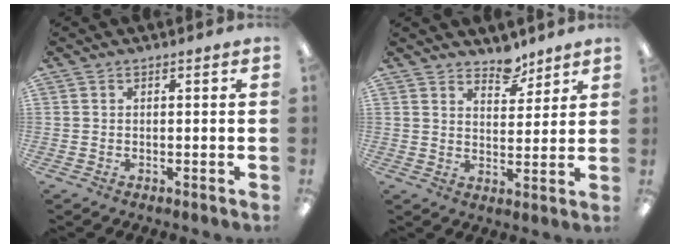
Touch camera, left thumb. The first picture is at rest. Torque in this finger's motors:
{"motor_torque": [0.00, 0.01, -0.62, -0.13, 0.04]}